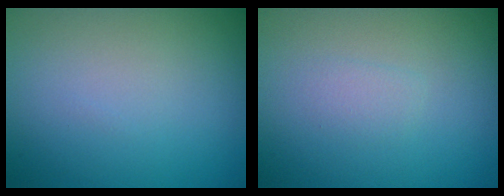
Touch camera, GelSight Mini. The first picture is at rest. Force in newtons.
{"total": 0.9, "press": 0.9, "slide": 0.0}